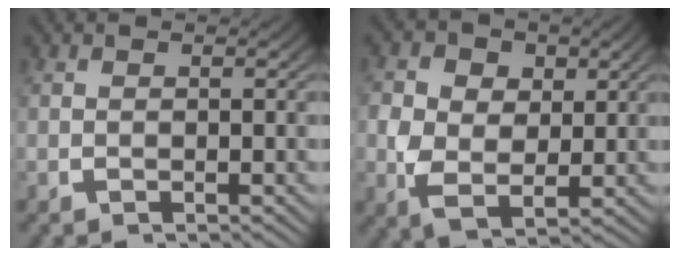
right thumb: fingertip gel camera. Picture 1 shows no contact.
{"total": 5.3, "force": [-0.3, 4.1, 3.3], "torque": [-0.078, -0.033, 0.011]}